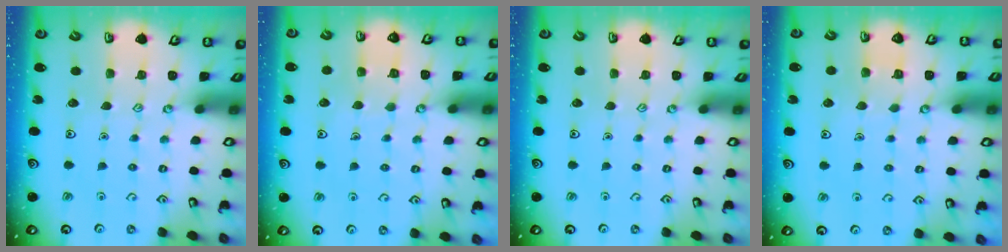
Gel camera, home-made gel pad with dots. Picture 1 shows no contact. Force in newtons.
{"total": 3.9, "press": 3.9, "slide": 0.2}
{"total": 0.0}
{"total": 3.9, "press": 3.8, "slide": 0.3}